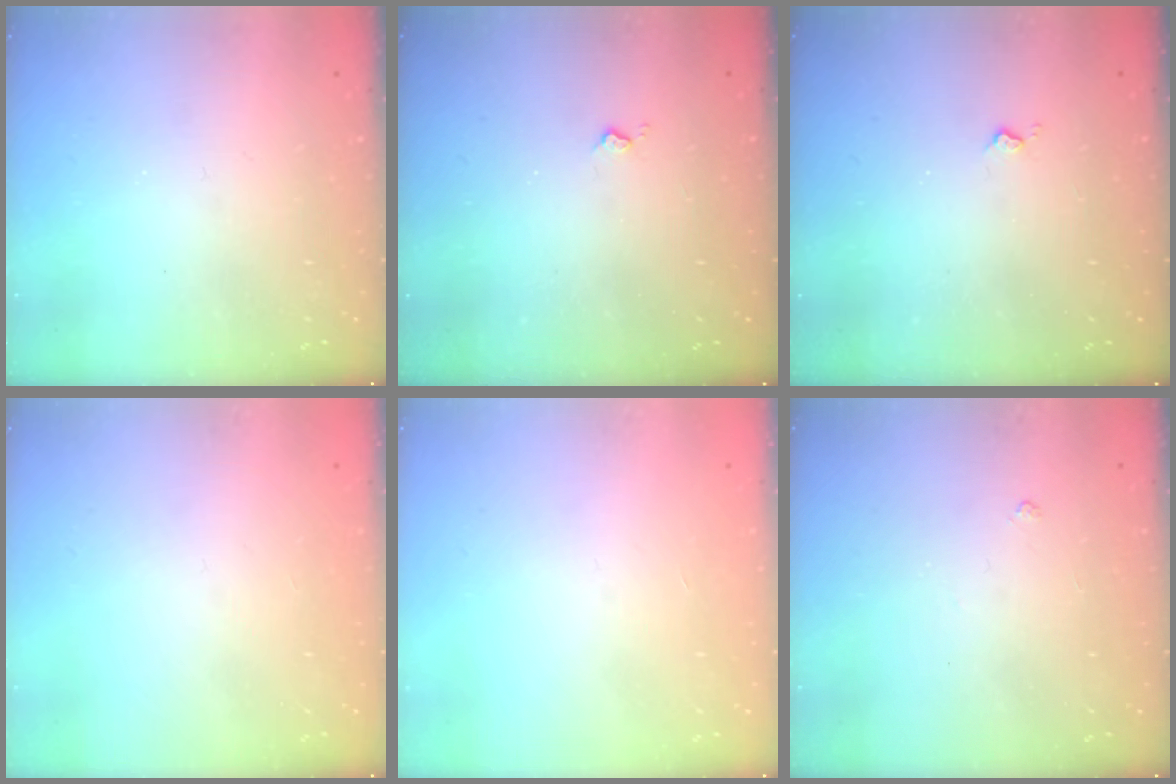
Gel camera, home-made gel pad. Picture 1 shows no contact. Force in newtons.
{"total": 2.4, "press": 2.3, "slide": 0.5}
{"total": 2.4, "press": 2.3, "slide": 0.5}
{"total": 0.0}
{"total": 0.0}
{"total": 2.9, "press": 2.8, "slide": 0.5}